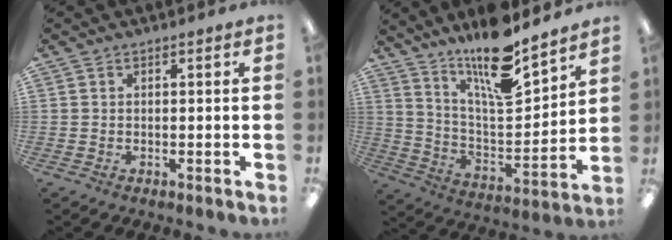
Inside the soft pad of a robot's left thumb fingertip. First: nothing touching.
{"total": 16.7, "force": [13.5, 3.9, 9.0], "torque": [-0.158, -0.093, 0.227]}